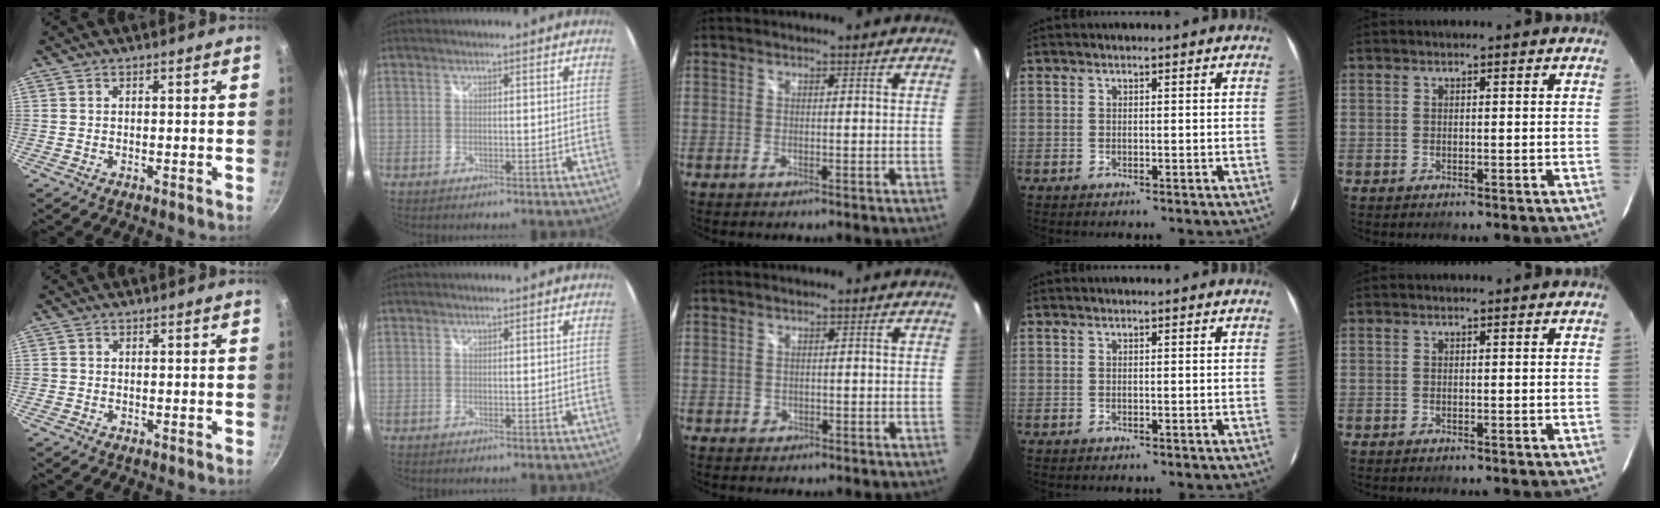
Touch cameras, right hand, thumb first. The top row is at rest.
{"thumb": {"total": 0.7, "force": [-0.2, 0.6, 0.1], "torque": [0.000, 0.001, -0.004]}, "middle": {"total": 1.0, "force": [-0.2, 0.9, 0.2], "torque": [-0.001, -0.002, -0.003]}}